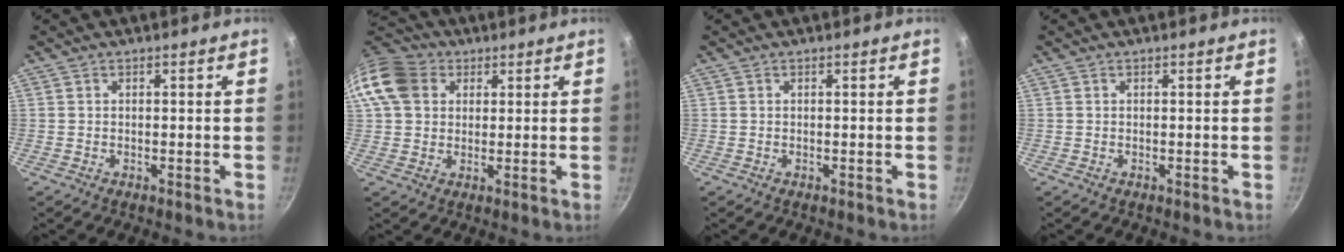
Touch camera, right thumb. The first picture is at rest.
{"total": 11.8, "force": [3.6, 9.5, 6.0], "torque": [-0.103, 0.015, 0.053]}
{"total": 0.0}
{"total": 0.0}